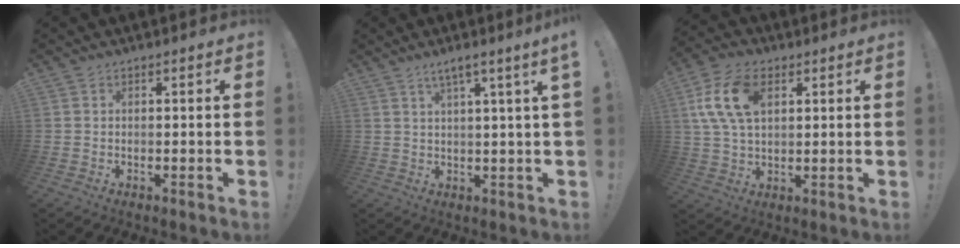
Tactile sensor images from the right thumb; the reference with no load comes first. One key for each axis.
{"total": 5.2, "fx": 2.4, "fy": -0.9, "fz": 4.5, "tx": -0.078, "ty": -0.007, "tz": 0.035}
{"total": 14.1, "fx": 4.5, "fy": 8.6, "fz": 10.2, "tx": -0.207, "ty": 0.003, "tz": 0.085}